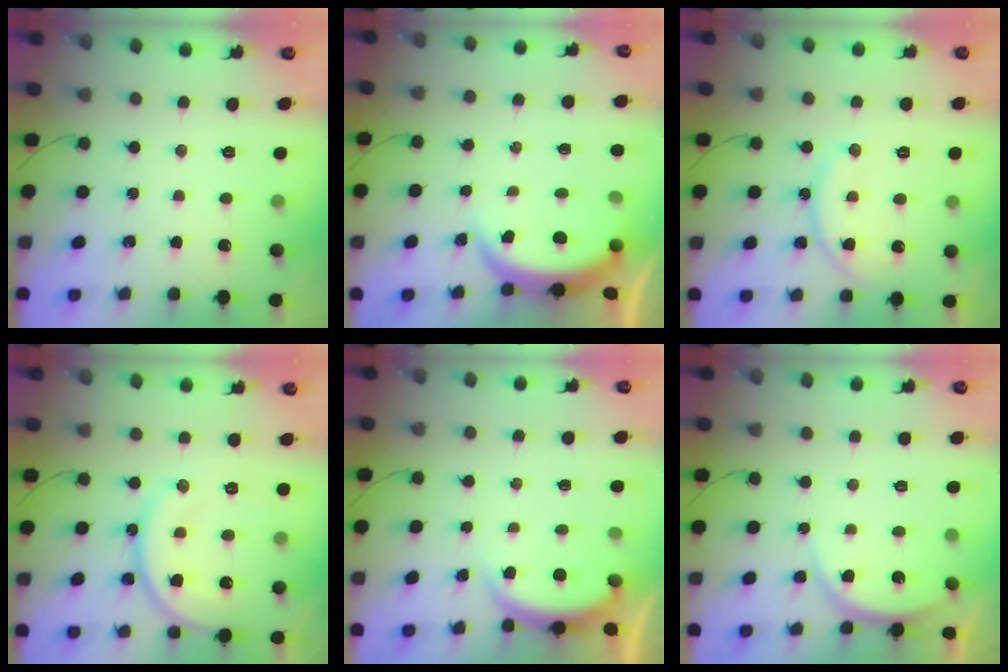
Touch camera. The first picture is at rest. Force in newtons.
{"total": 3.8, "press": 3.8, "slide": 0.3}
{"total": 11.8, "press": 11.8, "slide": 0.2}
{"total": 13.7, "press": 13.6, "slide": 1.4}
{"total": 2.5, "press": 2.4, "slide": 0.6}
{"total": 6.1, "press": 6.1, "slide": 0.7}